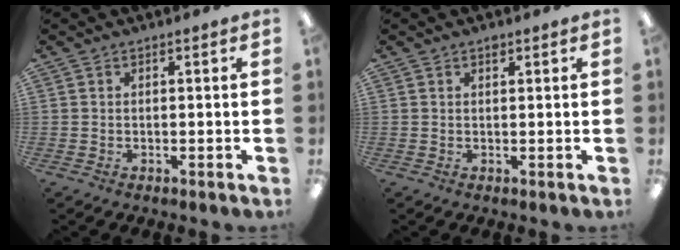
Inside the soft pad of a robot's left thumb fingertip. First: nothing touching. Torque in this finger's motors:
{"motor_torque": [0.55, 0.22, 0.89, -0.24, 0.00]}